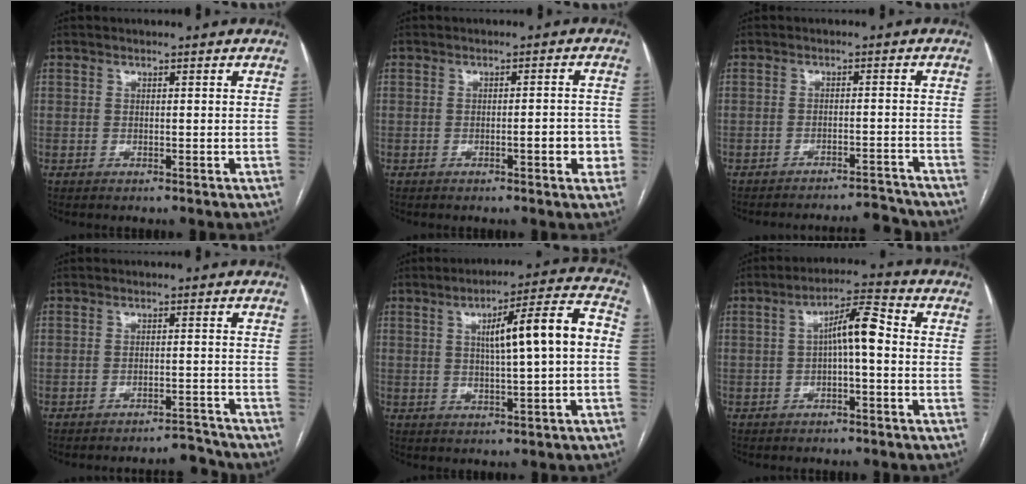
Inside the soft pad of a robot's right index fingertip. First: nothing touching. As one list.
[{"total": 4.0, "force": [-1.4, 0.9, 3.6], "torque": [-0.043, 0.004, -0.018]}, {"total": 7.5, "force": [-7.5, -0.7, 0.3], "torque": [0.002, 0.004, -0.105]}, {"total": 3.8, "force": [-3.8, -0.1, 0.0], "torque": [0.009, 0.004, -0.055]}, {"total": 11.5, "force": [0.9, 0.8, 11.4], "torque": [-0.163, 0.029, 0.013]}, {"total": 6.4, "force": [-0.1, 1.2, 6.3], "torque": [-0.104, 0.026, -0.003]}]